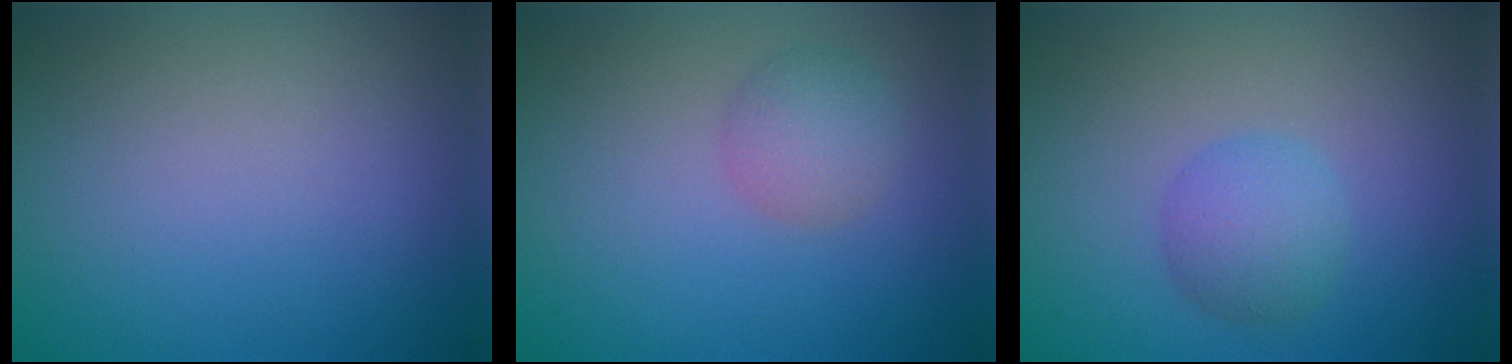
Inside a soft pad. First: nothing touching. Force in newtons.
{"total": 2.5, "press": 2.5, "slide": 0.0}
{"total": 2.9, "press": 2.9, "slide": 0.1}